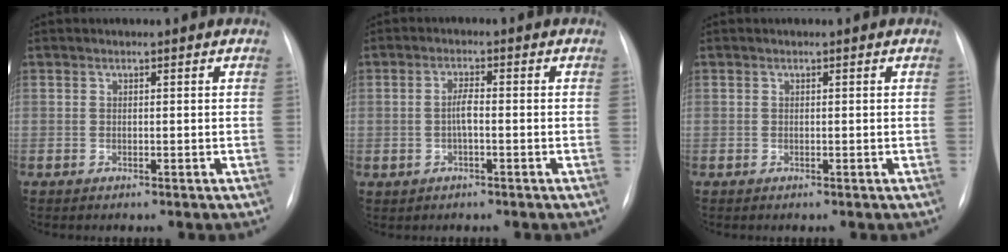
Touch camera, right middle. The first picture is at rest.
{"total": 2.4, "force": [-0.3, 0.4, 2.4], "torque": [-0.050, 0.007, -0.005]}
{"total": 0.0}